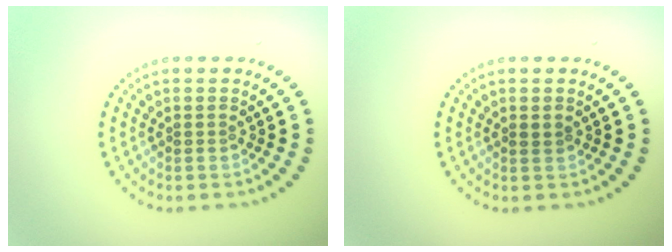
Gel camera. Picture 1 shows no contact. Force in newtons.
{"total": 0.7, "press": 0.7, "slide": 0.2}